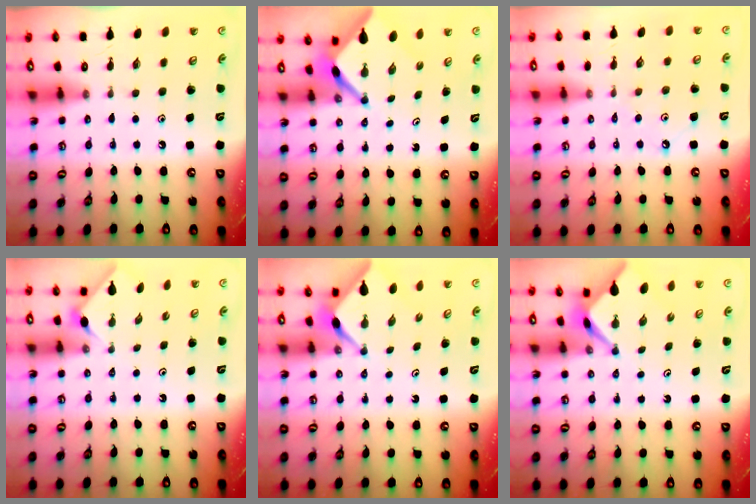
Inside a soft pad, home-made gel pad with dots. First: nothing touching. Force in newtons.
{"total": 4.4, "press": 4.4, "slide": 0.5}
{"total": 3.7, "press": 3.7, "slide": 0.3}
{"total": 1.9, "press": 1.8, "slide": 0.4}
{"total": 2.1, "press": 2.1, "slide": 0.3}
{"total": 2.8, "press": 2.7, "slide": 0.4}